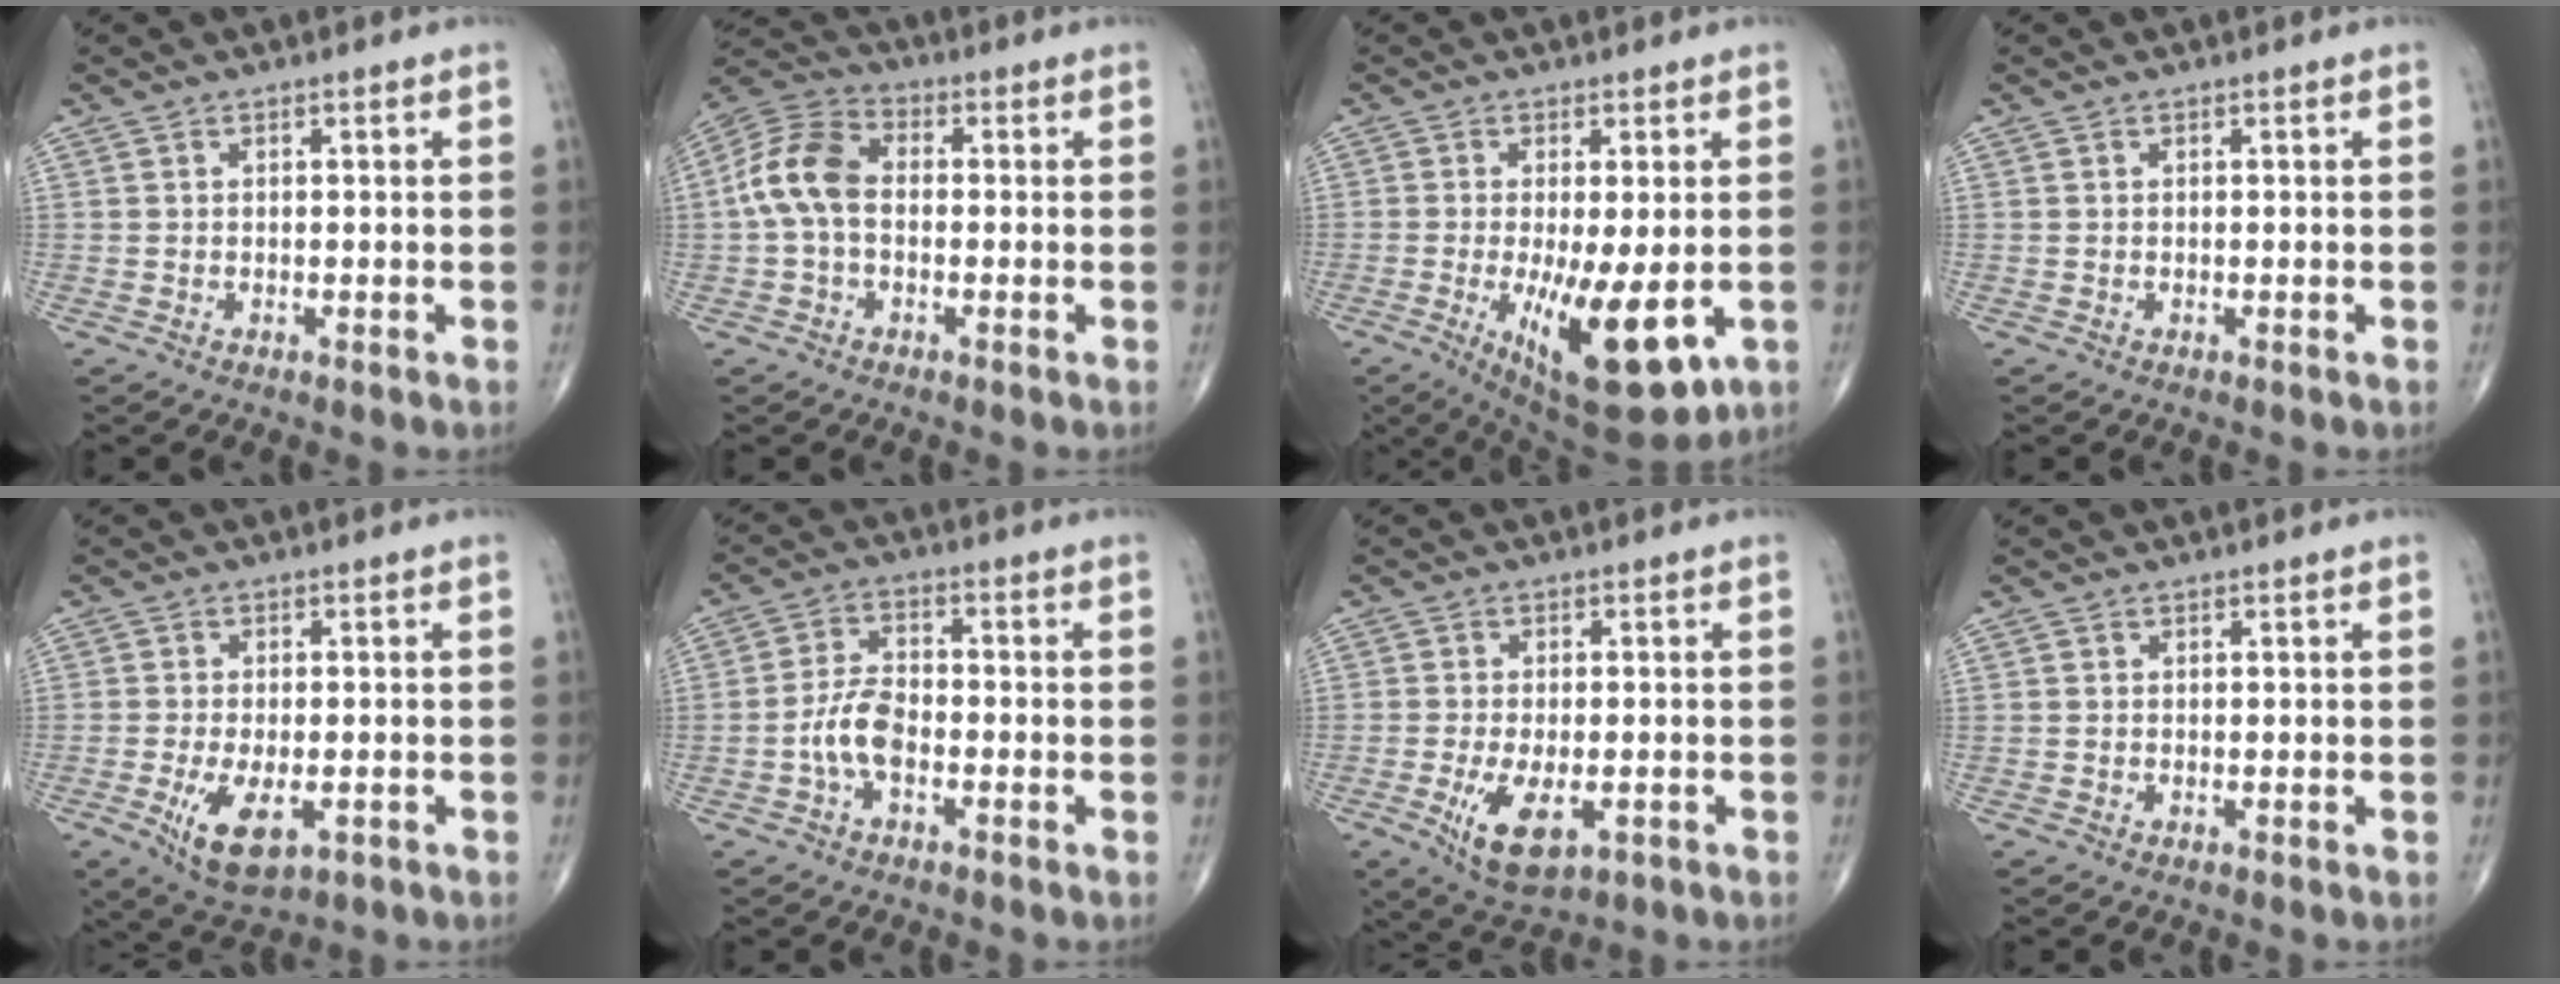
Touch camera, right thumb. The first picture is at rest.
{"total": 10.3, "force": [-0.4, 6.7, 7.8], "torque": [-0.158, 0.030, -0.021]}
{"total": 14.3, "force": [-3.5, 4.7, 13.1], "torque": [-0.207, -0.027, -0.037]}
{"total": 0.0}
{"total": 8.3, "force": [-2.8, 3.9, 6.8], "torque": [-0.122, -0.009, -0.037]}
{"total": 6.2, "force": [-2.2, 3.2, 4.8], "torque": [-0.092, 0.022, -0.047]}
{"total": 8.5, "force": [-2.8, 4.0, 6.9], "torque": [-0.124, -0.008, -0.038]}
{"total": 0.0}